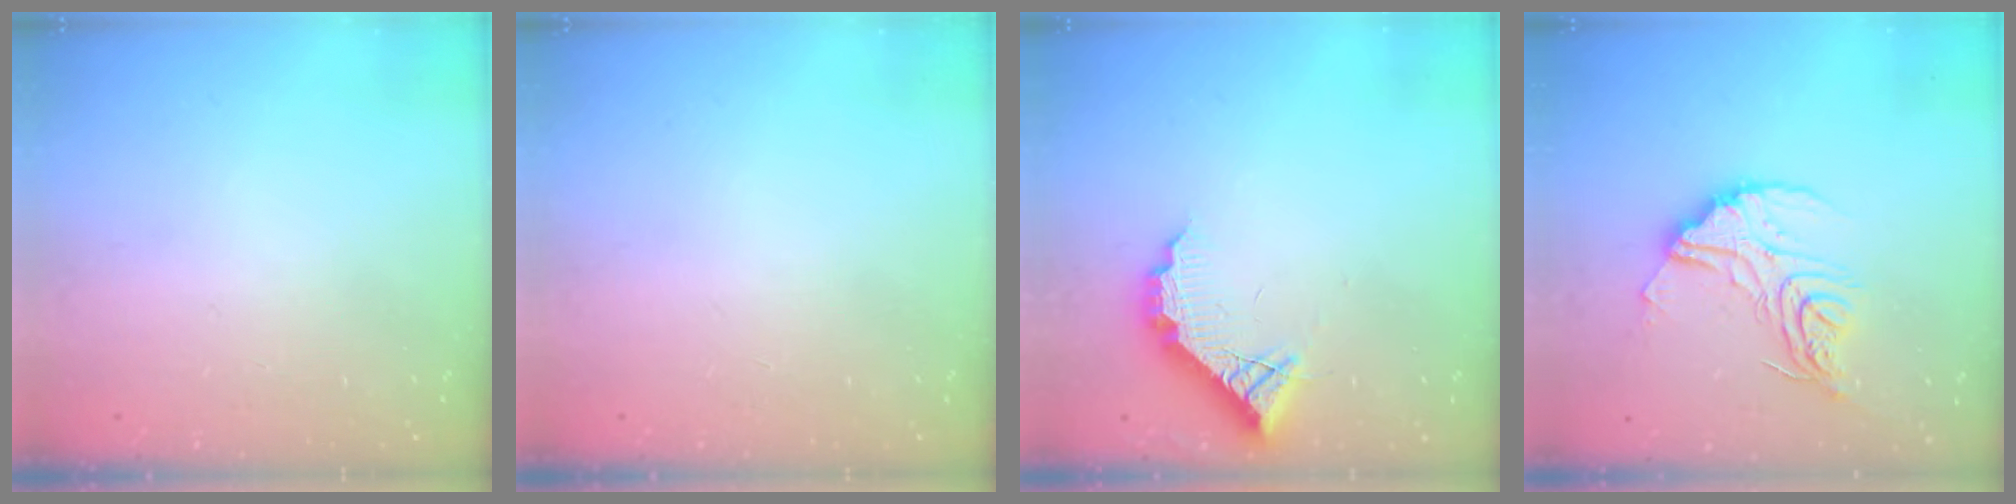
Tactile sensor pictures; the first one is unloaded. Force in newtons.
{"total": 0.0}
{"total": 12.0, "press": 12.0, "slide": 0.7}
{"total": 16.0, "press": 15.9, "slide": 1.5}